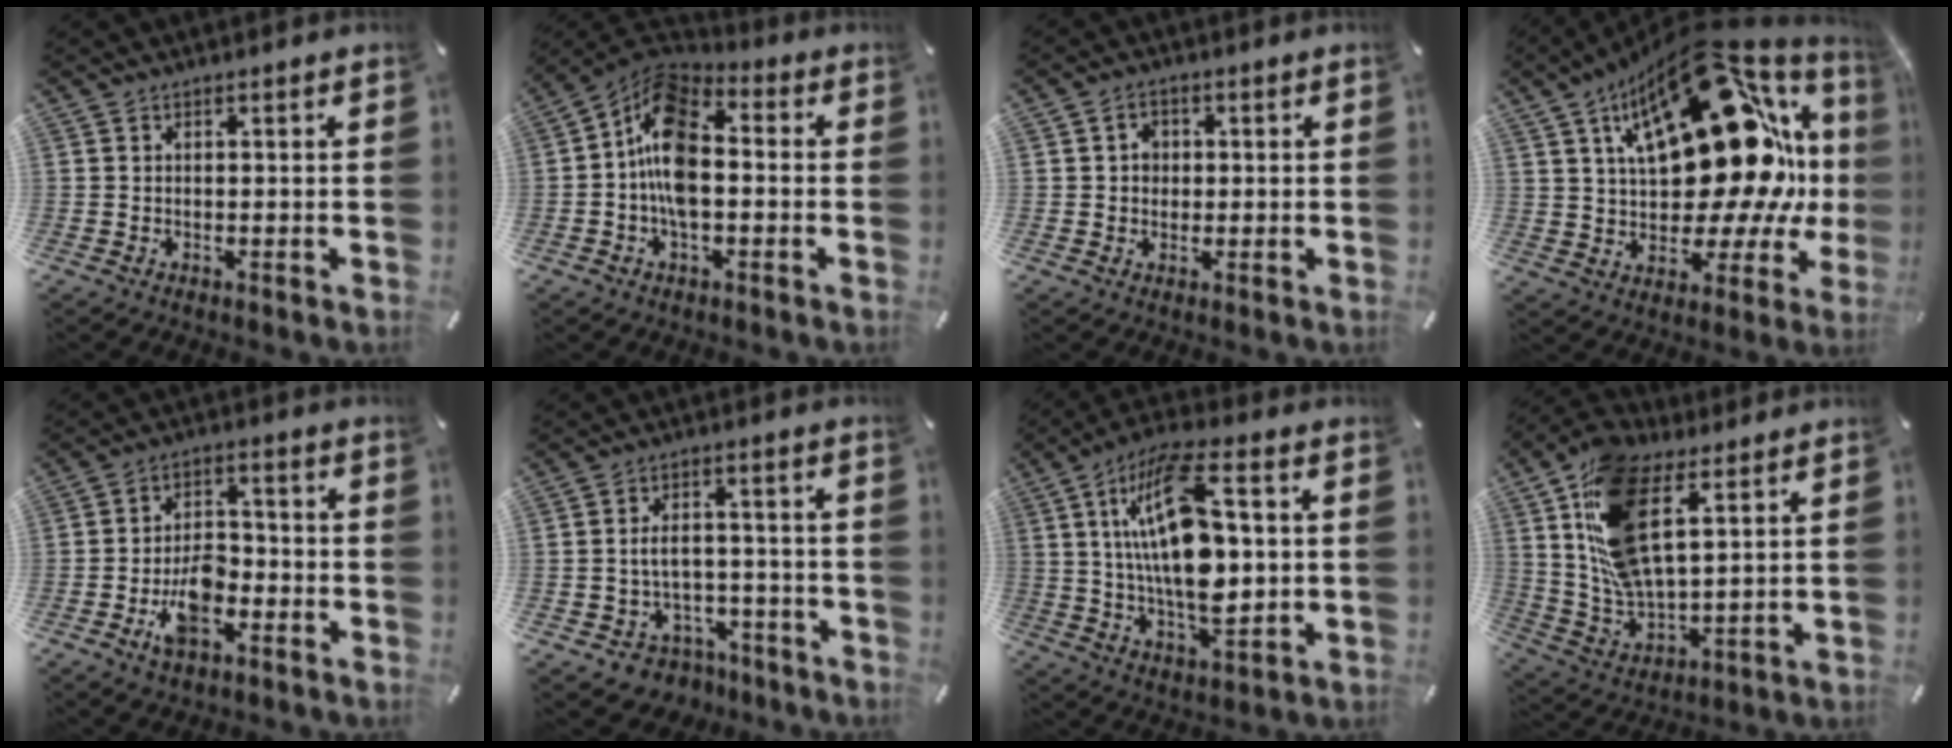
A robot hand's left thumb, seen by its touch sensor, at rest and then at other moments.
{"total": 12.6, "force": [-2.0, 7.3, 10.1], "torque": [-0.203, 0.000, -0.039]}
{"total": 3.5, "force": [0.2, 3.2, 1.4], "torque": [-0.015, 0.001, -0.002]}
{"total": 31.2, "force": [9.0, 15.8, 25.4], "torque": [-0.376, -0.076, 0.168]}
{"total": 9.7, "force": [-4.3, 5.8, 6.5], "torque": [-0.125, 0.015, -0.078]}
{"total": 6.8, "force": [-1.6, 5.8, 3.2], "torque": [-0.054, 0.019, -0.025]}
{"total": 20.2, "force": [3.5, 8.9, 17.8], "torque": [-0.362, -0.007, 0.048]}
{"total": 18.4, "force": [8.2, 9.0, 13.8], "torque": [-0.315, -0.019, 0.146]}